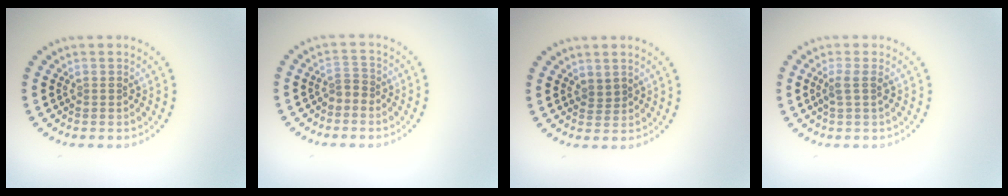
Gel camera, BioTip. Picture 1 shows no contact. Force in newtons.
{"total": 1.3, "press": 1.0, "slide": 0.8}
{"total": 0.5, "press": 0.2, "slide": 0.5}
{"total": 1.3, "press": 1.1, "slide": 0.7}